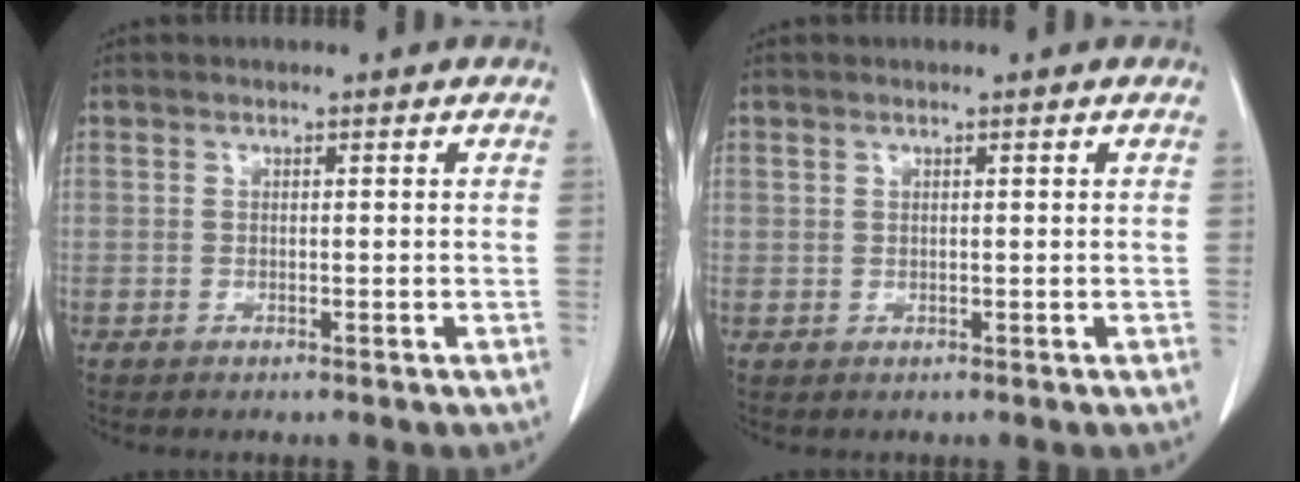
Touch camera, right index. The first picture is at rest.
{"total": 0.6, "force": [0.3, 0.6, 0.0], "torque": [0.009, 0.002, 0.002]}